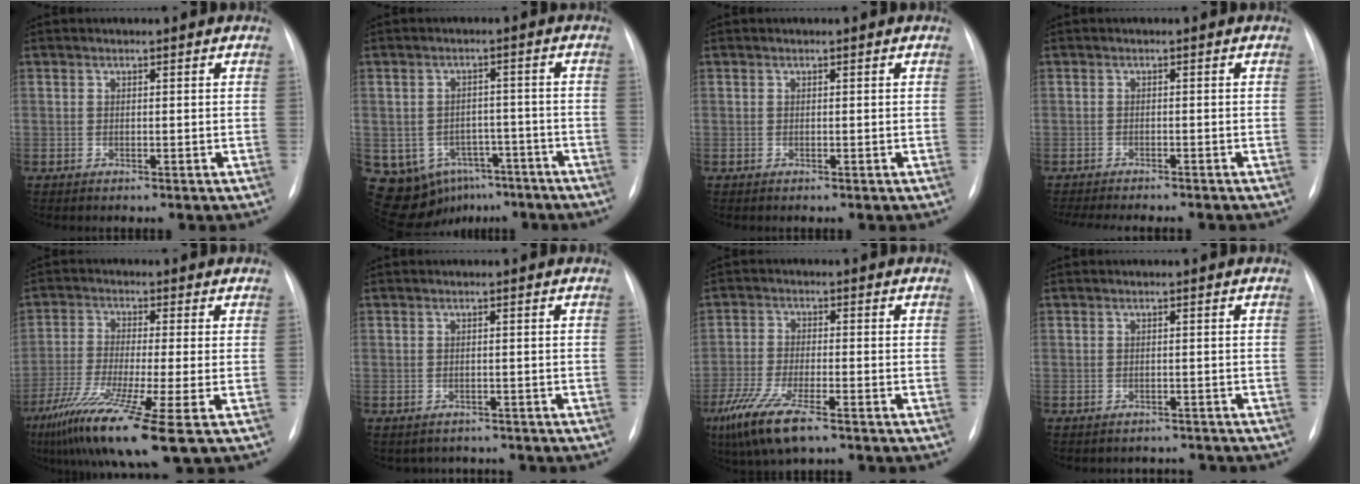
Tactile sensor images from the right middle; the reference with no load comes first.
{"total": 11.2, "force": [-6.1, 8.7, 3.4], "torque": [-0.062, 0.026, -0.077]}
{"total": 0.0}
{"total": 10.7, "force": [-9.5, 1.7, 4.6], "torque": [-0.061, -0.011, -0.124]}
{"total": 13.3, "force": [-7.4, -0.7, 11.0], "torque": [-0.216, -0.046, -0.135]}
{"total": 2.9, "force": [-2.5, 1.5, -0.1], "torque": [-0.001, 0.011, -0.029]}
{"total": 9.2, "force": [-5.9, 1.6, 6.9], "torque": [-0.145, -0.025, -0.105]}
{"total": 2.9, "force": [-2.6, 1.2, -0.4], "torque": [0.007, 0.008, -0.032]}